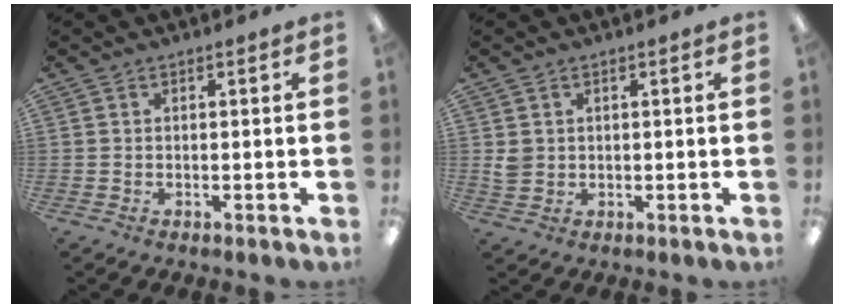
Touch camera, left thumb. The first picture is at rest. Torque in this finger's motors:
{"motor_torque": [-0.30, 0.32, 0.32, -0.31, 0.00]}